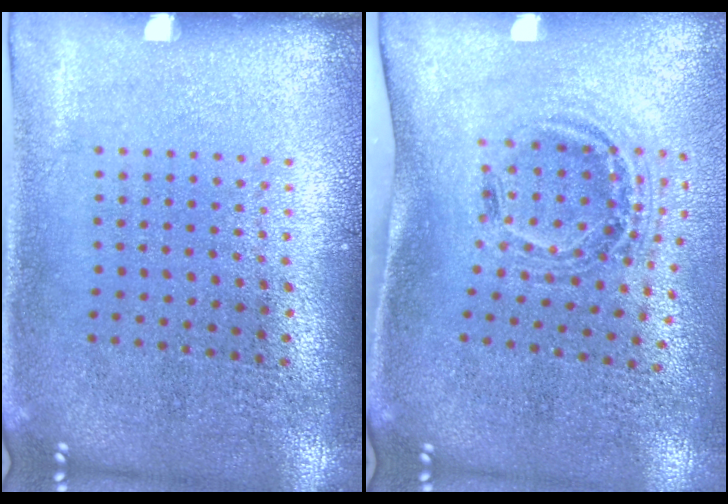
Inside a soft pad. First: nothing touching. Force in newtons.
{"total": 1.2, "press": 1.0, "slide": 0.5}